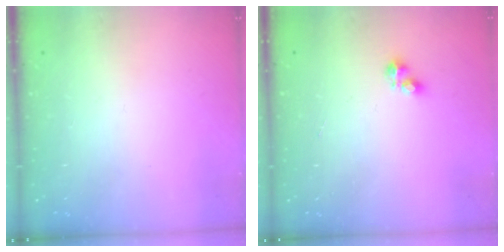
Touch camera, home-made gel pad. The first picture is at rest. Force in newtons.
{"total": 3.0, "press": 2.9, "slide": 0.5}